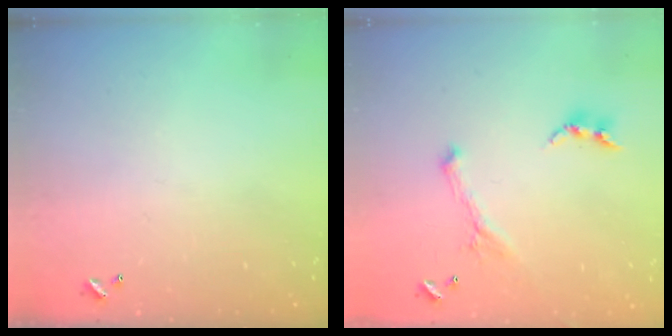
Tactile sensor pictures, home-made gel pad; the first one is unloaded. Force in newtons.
{"total": 1.6, "press": 1.5, "slide": 0.4}